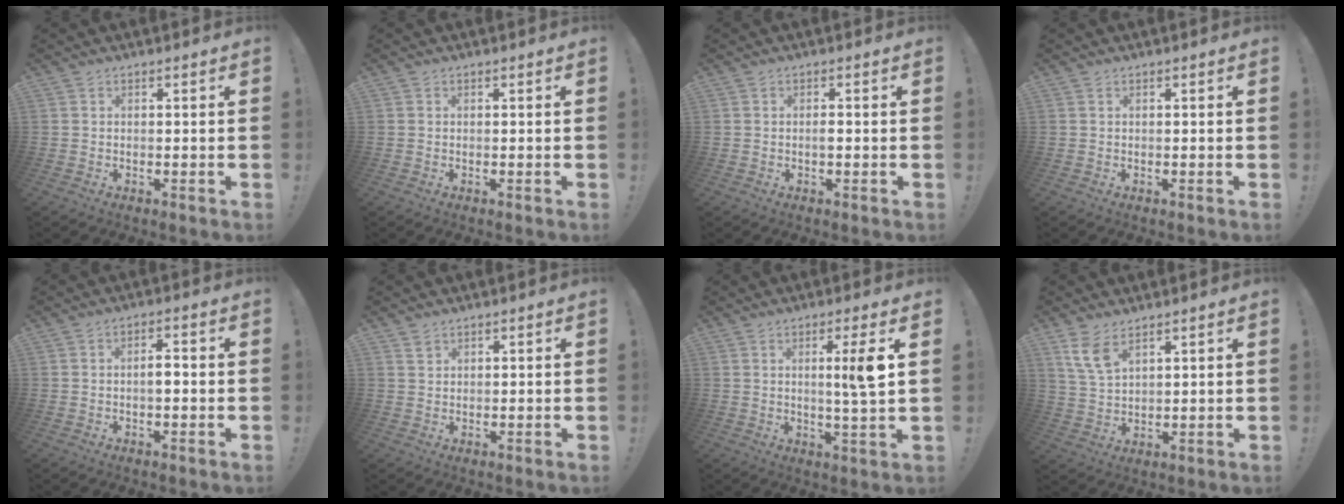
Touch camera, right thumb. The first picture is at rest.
{"total": 0.0}
{"total": 1.2, "force": [-0.4, 0.9, 0.7], "torque": [-0.005, 0.000, -0.009]}
{"total": 0.0}
{"total": 3.4, "force": [-0.7, 1.3, 3.0], "torque": [-0.048, 0.009, -0.015]}
{"total": 1.9, "force": [1.4, 1.2, 0.4], "torque": [0.006, -0.010, 0.025]}
{"total": 7.5, "force": [1.6, -0.9, 7.3], "torque": [-0.108, -0.014, 0.012]}
{"total": 6.9, "force": [4.6, 2.7, 4.3], "torque": [-0.075, -0.023, 0.088]}